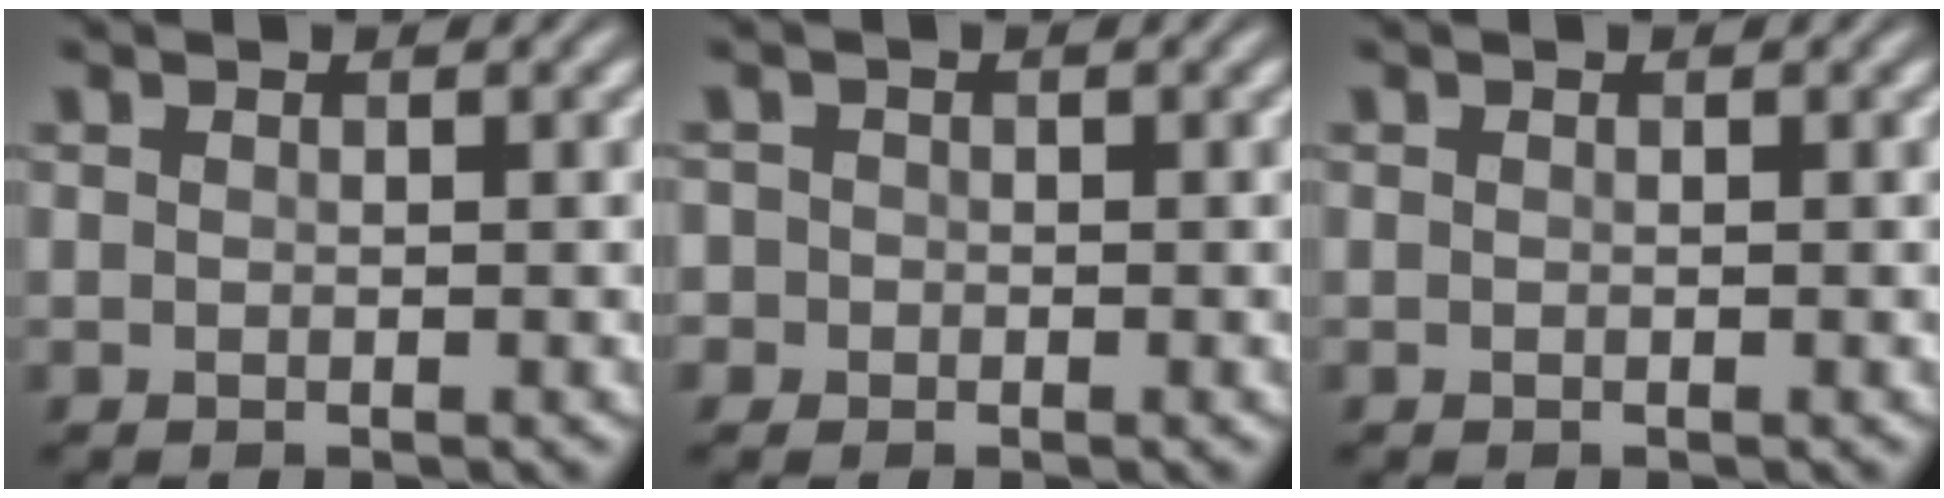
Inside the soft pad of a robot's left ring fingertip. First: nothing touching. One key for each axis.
{"total": 1.6, "fx": 0.0, "fy": 1.6, "fz": 0.2, "tx": 0.013, "ty": 0.008, "tz": -0.016}
{"total": 0.0}